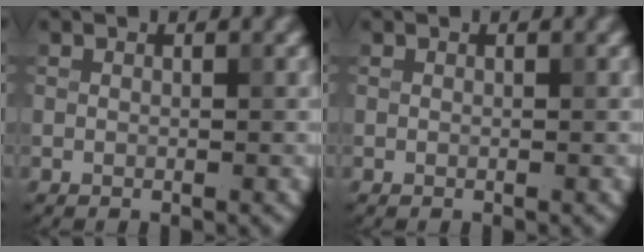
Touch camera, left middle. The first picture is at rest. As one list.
[{"total": 0.0}]